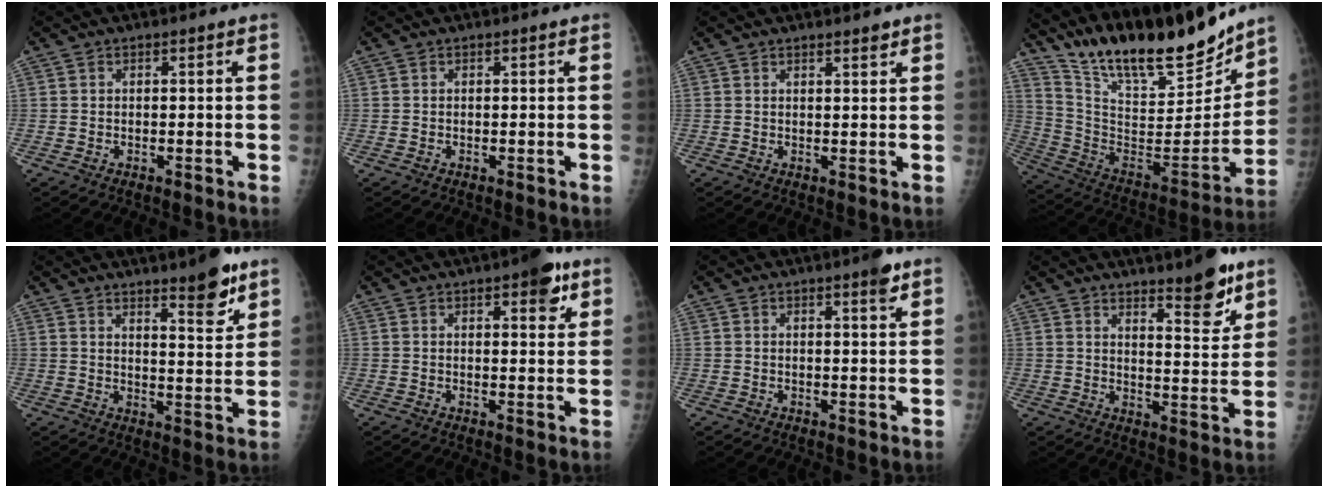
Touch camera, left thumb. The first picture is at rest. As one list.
[{"total": 0.0}, {"total": 1.7, "force": [1.4, 0.3, 0.9], "torque": [-0.010, -0.010, 0.021]}, {"total": 25.2, "force": [21.2, 6.5, 12.1], "torque": [-0.168, -0.106, 0.358]}, {"total": 8.8, "force": [6.2, 1.9, 6.0], "torque": [-0.070, -0.046, 0.091]}, {"total": 6.5, "force": [3.6, 2.4, 4.9], "torque": [-0.045, -0.013, 0.040]}, {"total": 3.2, "force": [2.1, 0.4, 2.4], "torque": [-0.030, -0.011, 0.026]}, {"total": 9.9, "force": [7.1, 2.3, 6.5], "torque": [-0.073, -0.056, 0.109]}]